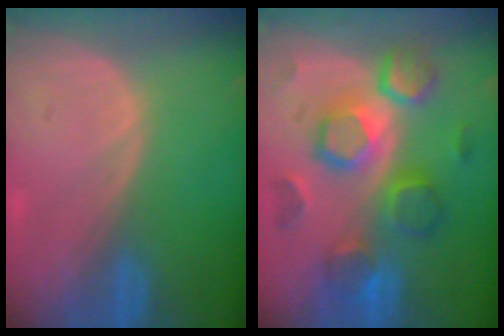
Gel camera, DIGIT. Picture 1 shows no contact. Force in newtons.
{"total": 10.4, "press": 10.4, "slide": 0.8}